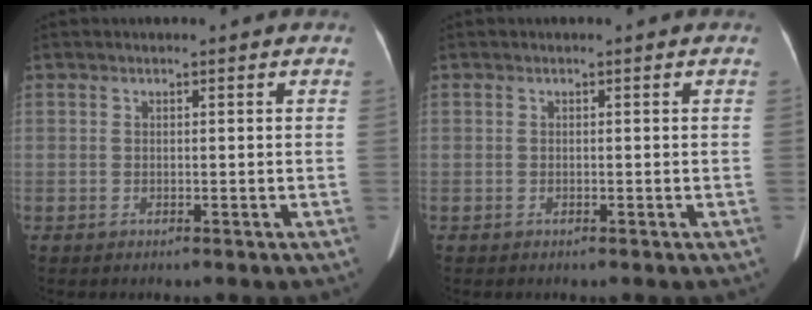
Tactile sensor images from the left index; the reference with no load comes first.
{"total": 0.0}